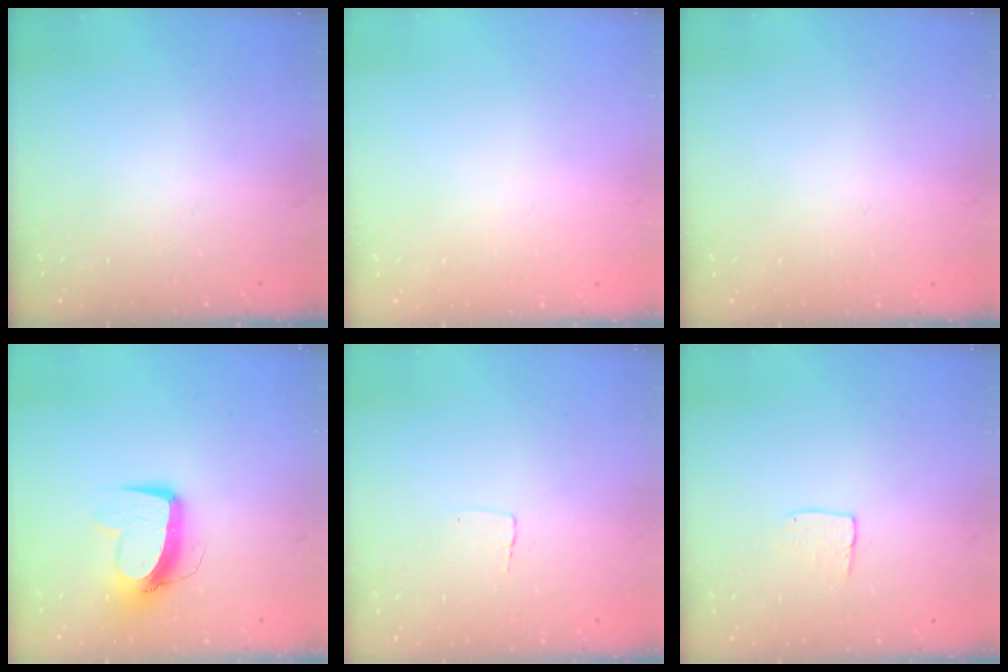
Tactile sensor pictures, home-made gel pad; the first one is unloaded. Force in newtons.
{"total": 0.0}
{"total": 0.0}
{"total": 11.4, "press": 11.3, "slide": 1.5}
{"total": 2.3, "press": 2.3, "slide": 0.1}
{"total": 5.6, "press": 5.6, "slide": 0.2}